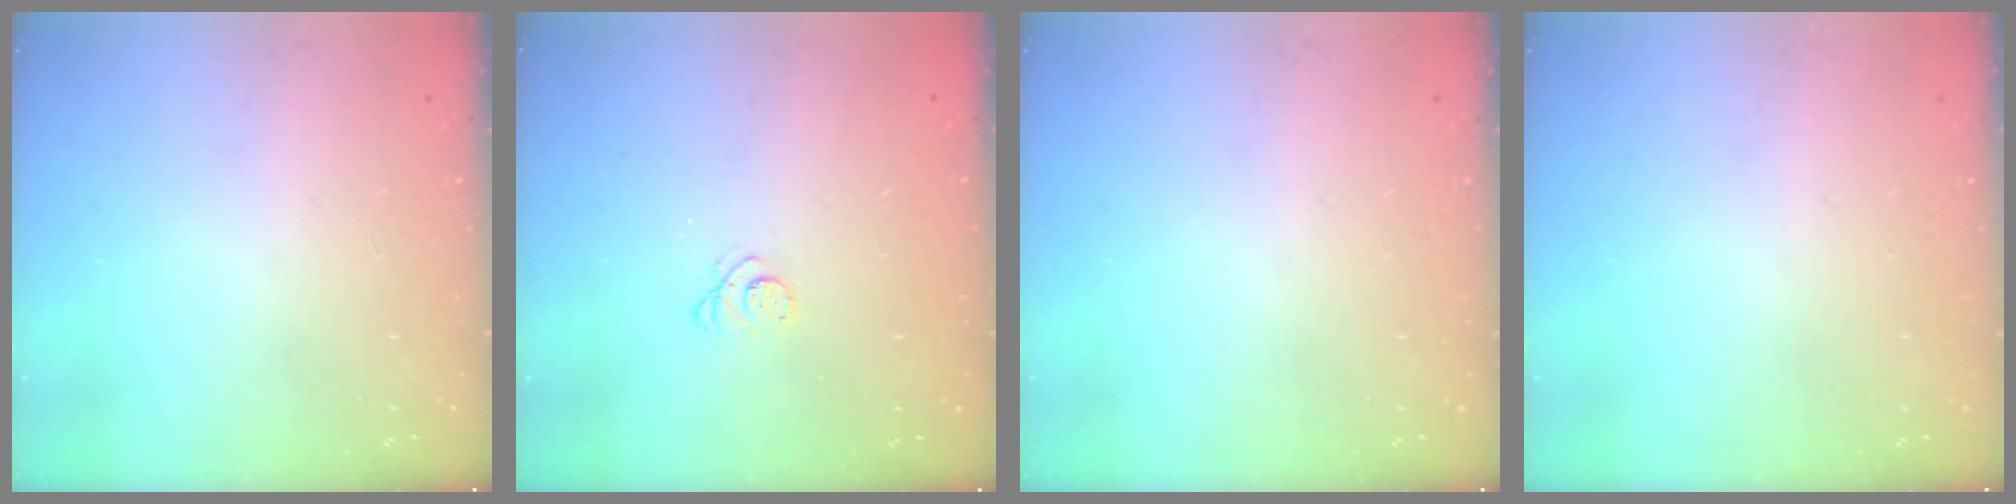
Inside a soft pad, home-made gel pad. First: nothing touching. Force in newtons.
{"total": 2.6, "press": 2.6, "slide": 0.3}
{"total": 0.0}
{"total": 0.0}